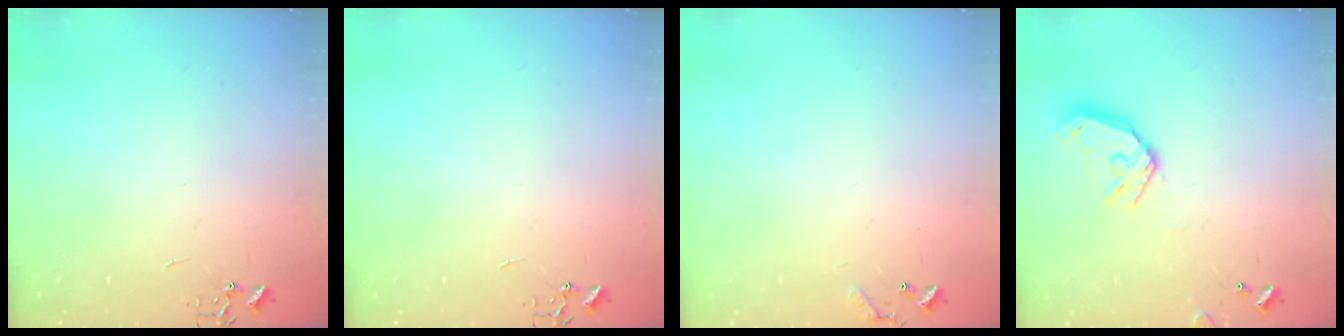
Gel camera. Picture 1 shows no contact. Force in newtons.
{"total": 0.0}
{"total": 7.7, "press": 7.7, "slide": 0.5}
{"total": 13.0, "press": 12.9, "slide": 1.9}